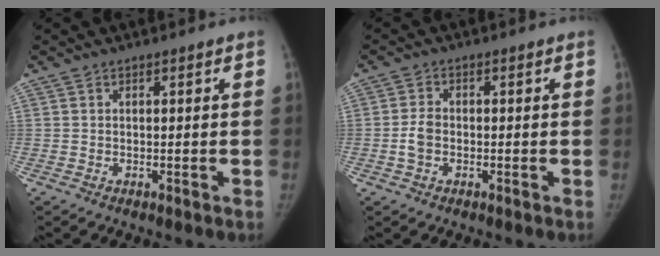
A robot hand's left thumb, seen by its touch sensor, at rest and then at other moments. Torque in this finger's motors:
{"motor_torque": [-0.56, 0.38, 0.07, 0.29, 0.01]}